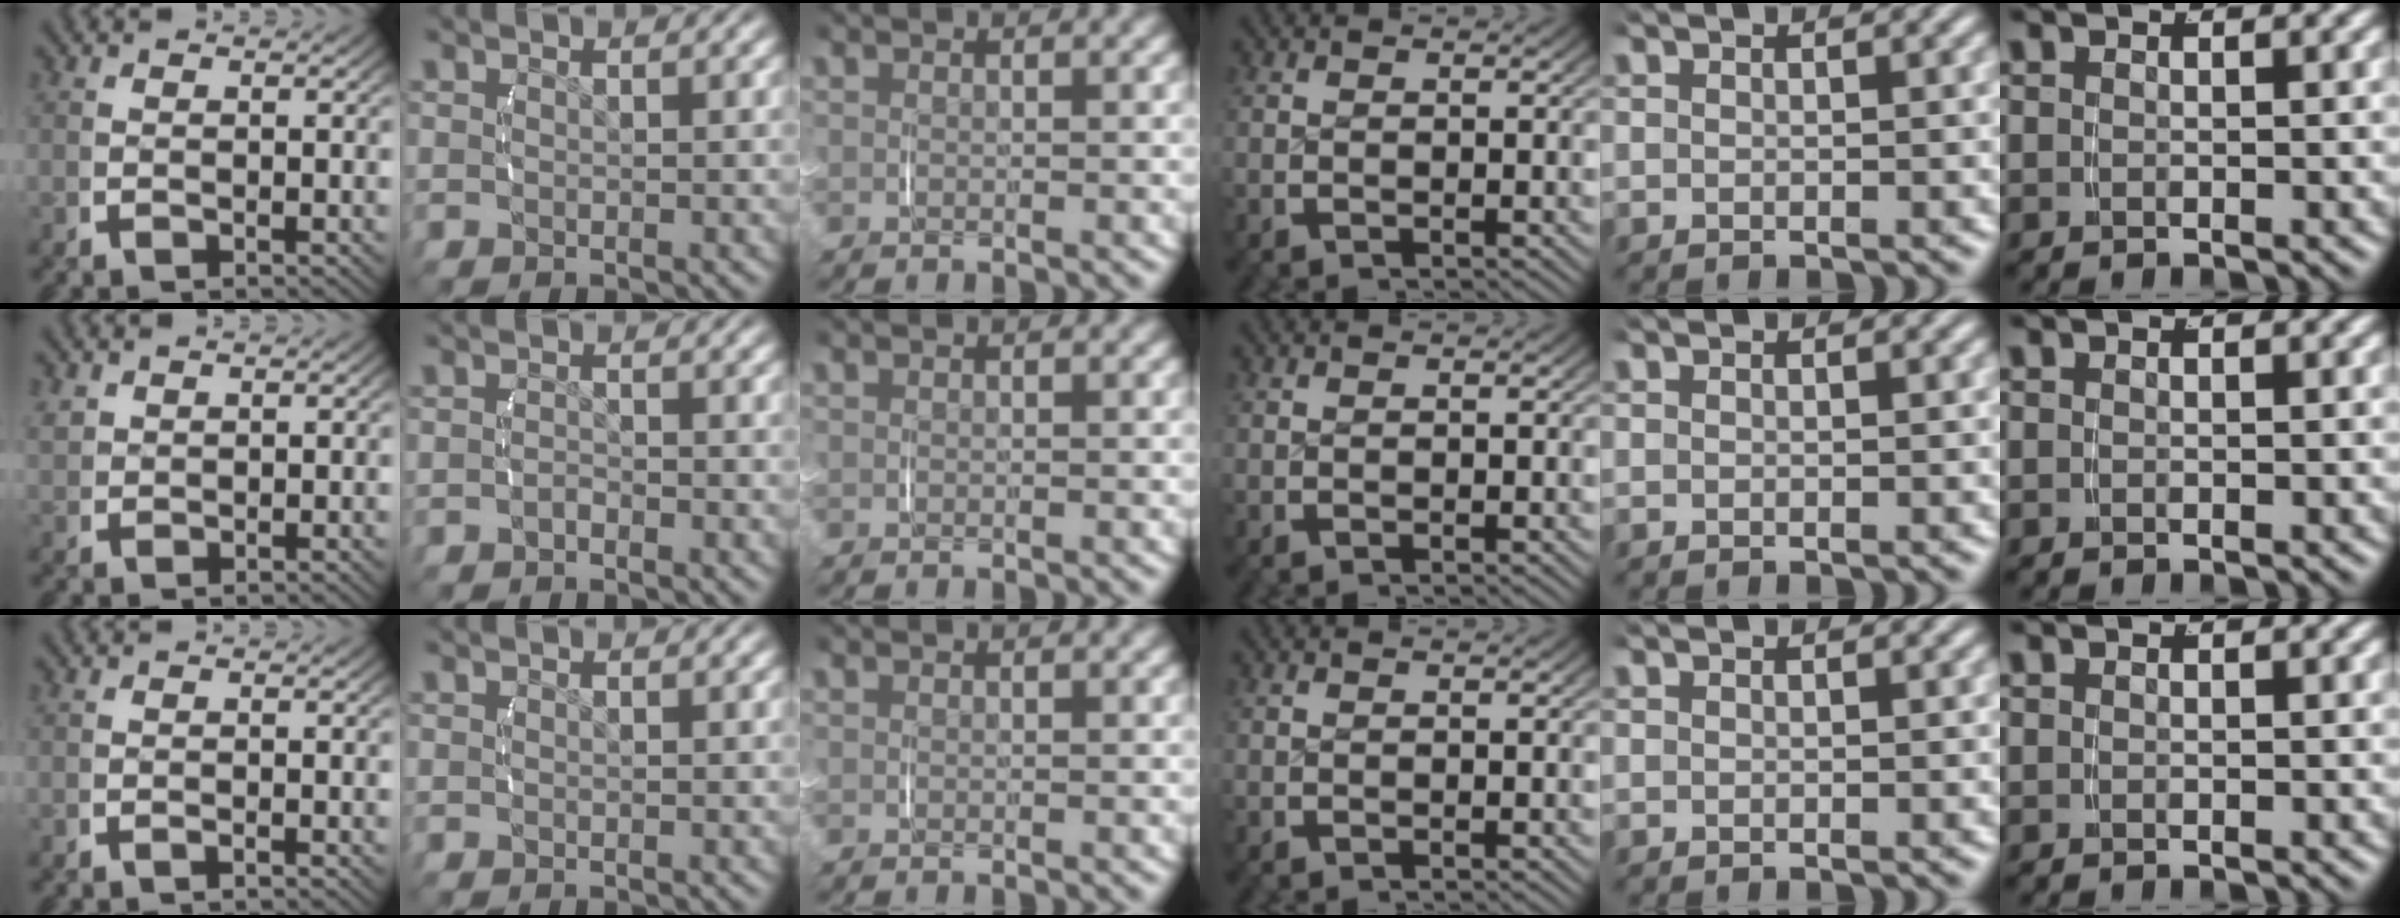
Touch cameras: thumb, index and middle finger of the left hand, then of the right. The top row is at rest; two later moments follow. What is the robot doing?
{"motion": "lift_and_place", "object": "small bumper sticker"}